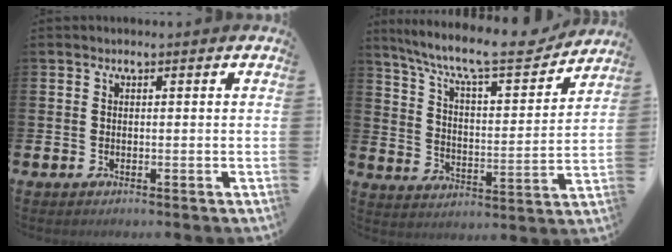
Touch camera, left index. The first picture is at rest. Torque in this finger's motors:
{"motor_torque": [1.06, -1.08, 0.68, 0.21]}